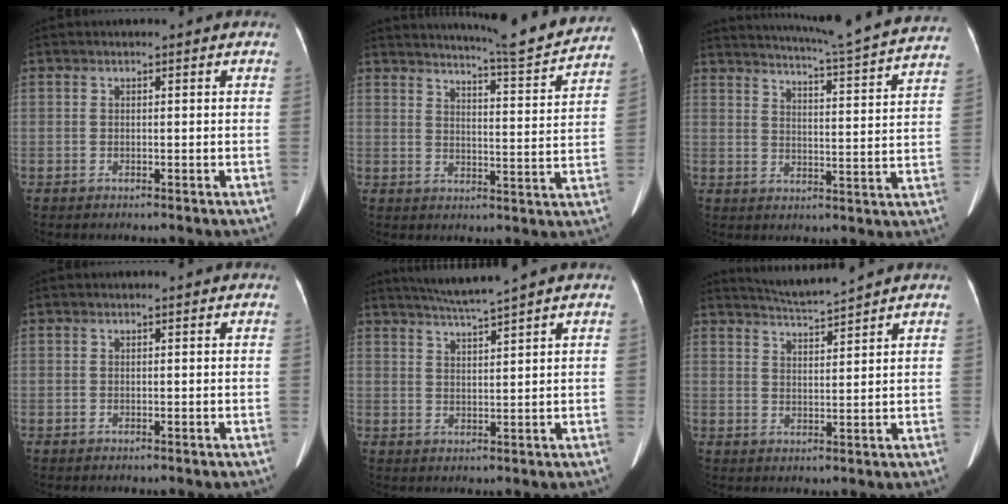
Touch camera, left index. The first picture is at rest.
{"total": 12.3, "force": [11.6, -0.7, 4.0], "torque": [-0.067, -0.029, 0.150]}
{"total": 20.7, "force": [19.1, -0.7, 7.8], "torque": [-0.129, -0.048, 0.235]}
{"total": 0.0}
{"total": 5.1, "force": [4.4, -1.6, 2.1], "torque": [-0.041, -0.001, 0.083]}
{"total": 4.8, "force": [4.5, -1.3, 0.6], "torque": [-0.018, -0.004, 0.085]}